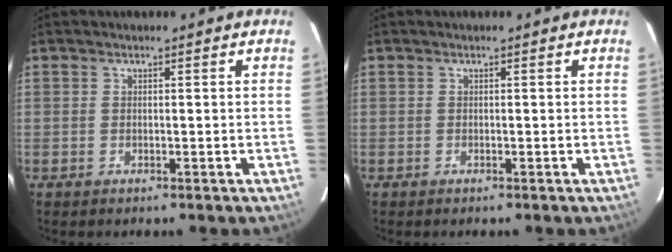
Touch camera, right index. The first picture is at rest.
{"total": 0.0}